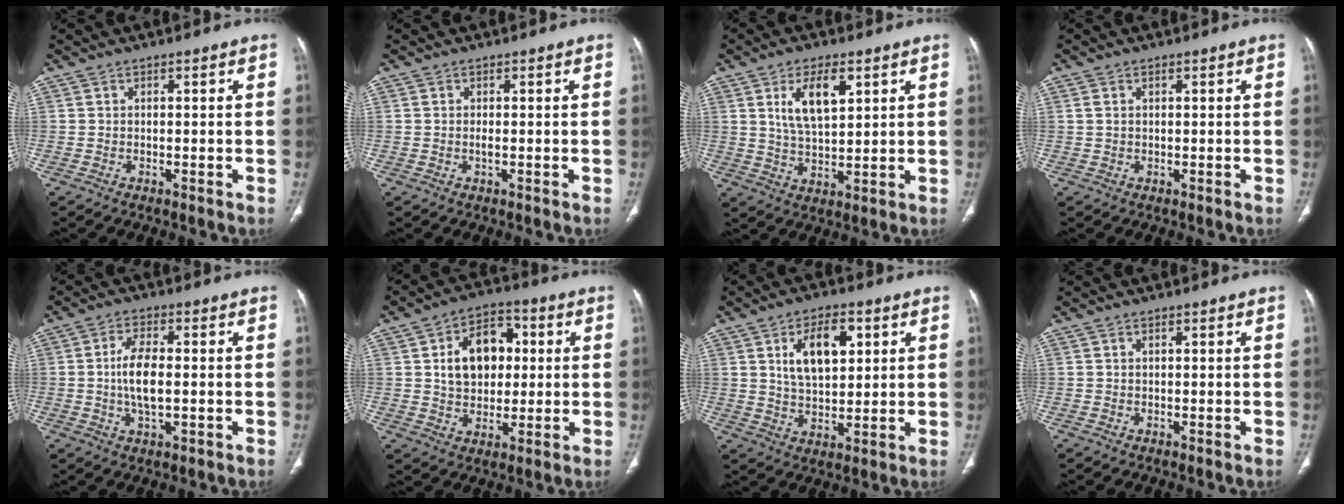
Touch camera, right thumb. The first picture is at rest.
{"total": 0.7, "force": [-0.1, 0.2, 0.6], "torque": [-0.015, -0.002, -0.002]}
{"total": 9.1, "force": [3.7, 4.1, 7.2], "torque": [-0.119, -0.016, 0.073]}
{"total": 1.3, "force": [0.5, 0.8, 0.9], "torque": [-0.025, 0.009, 0.016]}
{"total": 7.2, "force": [-0.3, 3.0, 6.5], "torque": [-0.131, 0.001, -0.009]}
{"total": 12.6, "force": [2.3, 8.9, 8.7], "torque": [-0.103, 0.010, 0.036]}
{"total": 10.7, "force": [3.6, 5.8, 8.2], "torque": [-0.115, -0.010, 0.065]}
{"total": 0.0}